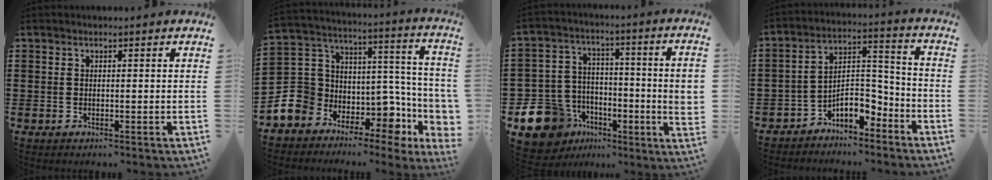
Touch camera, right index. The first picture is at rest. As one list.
[{"total": 8.1, "force": [-1.4, 7.4, 3.0], "torque": [-0.092, -0.042, -0.017]}, {"total": 11.9, "force": [-5.8, 8.5, 6.0], "torque": [-0.164, 0.022, -0.104]}, {"total": 7.0, "force": [-5.0, 3.2, 3.7], "torque": [-0.073, 0.005, -0.099]}]